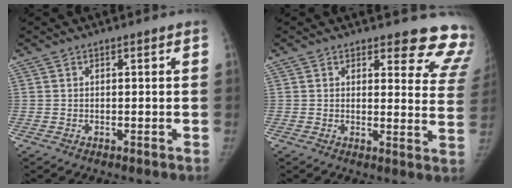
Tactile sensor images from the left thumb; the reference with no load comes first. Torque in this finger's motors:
{"motor_torque": [0.39, -0.24, 0.57, -0.03, 0.09]}